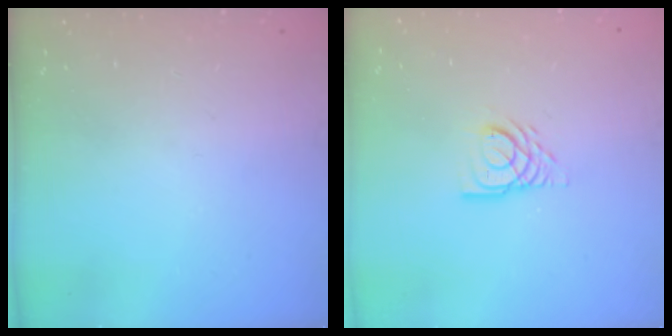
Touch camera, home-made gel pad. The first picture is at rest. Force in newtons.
{"total": 7.5, "press": 7.5, "slide": 0.7}